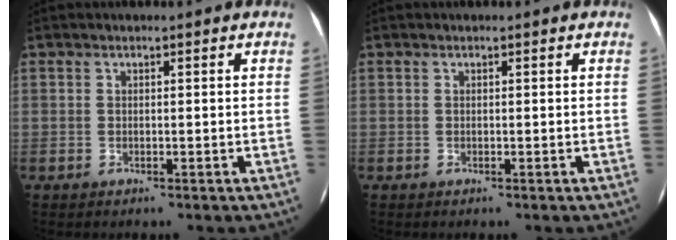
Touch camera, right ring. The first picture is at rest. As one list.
[{"total": 0.0}]